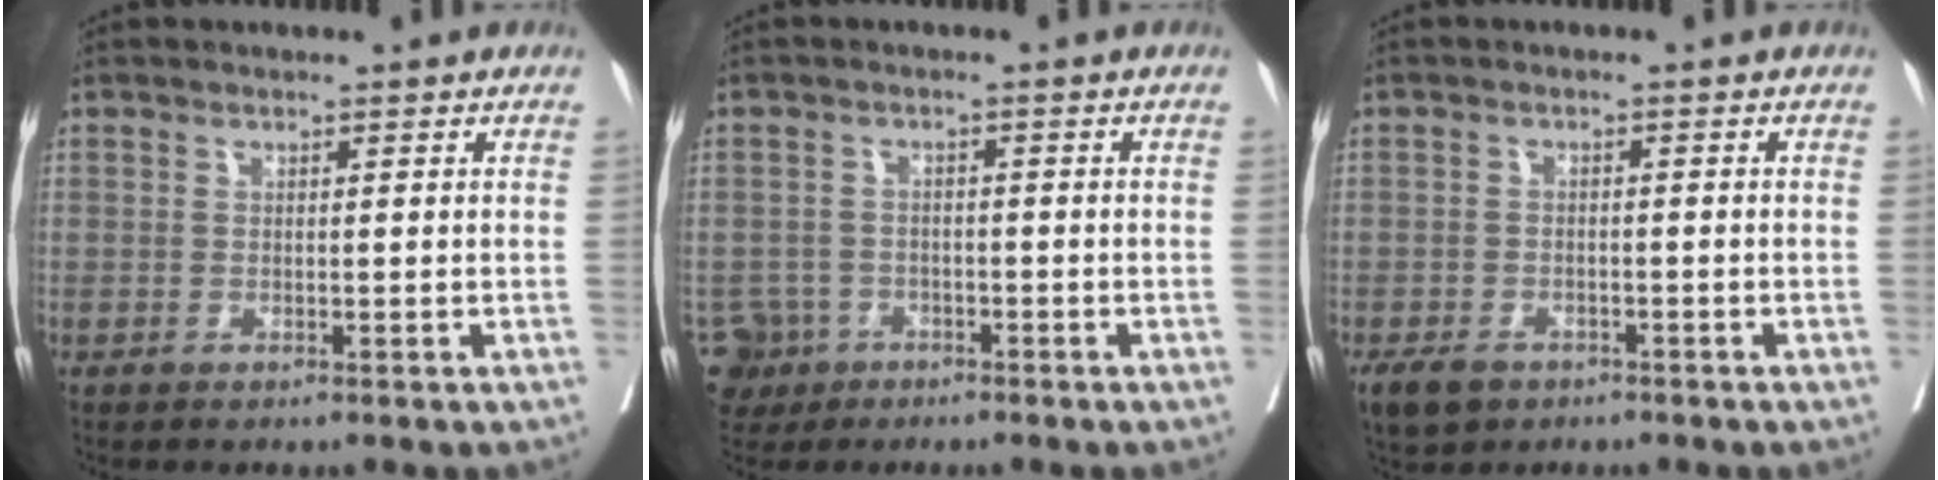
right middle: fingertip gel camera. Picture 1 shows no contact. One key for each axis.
{"total": 4.3, "fx": -2.5, "fy": 3.5, "fz": -0.2, "tx": 0.004, "ty": 0.008, "tz": -0.042}
{"total": 4.6, "fx": -3.0, "fy": 2.9, "fz": 1.8, "tx": -0.032, "ty": -0.002, "tz": -0.046}